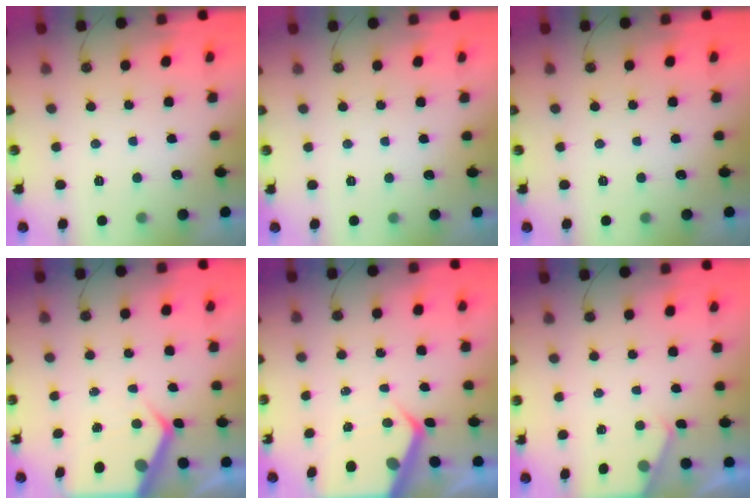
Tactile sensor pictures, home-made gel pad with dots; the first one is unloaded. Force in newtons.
{"total": 0.0}
{"total": 0.0}
{"total": 5.4, "press": 5.4, "slide": 0.3}
{"total": 6.0, "press": 6.0, "slide": 0.5}
{"total": 2.4, "press": 2.4, "slide": 0.4}